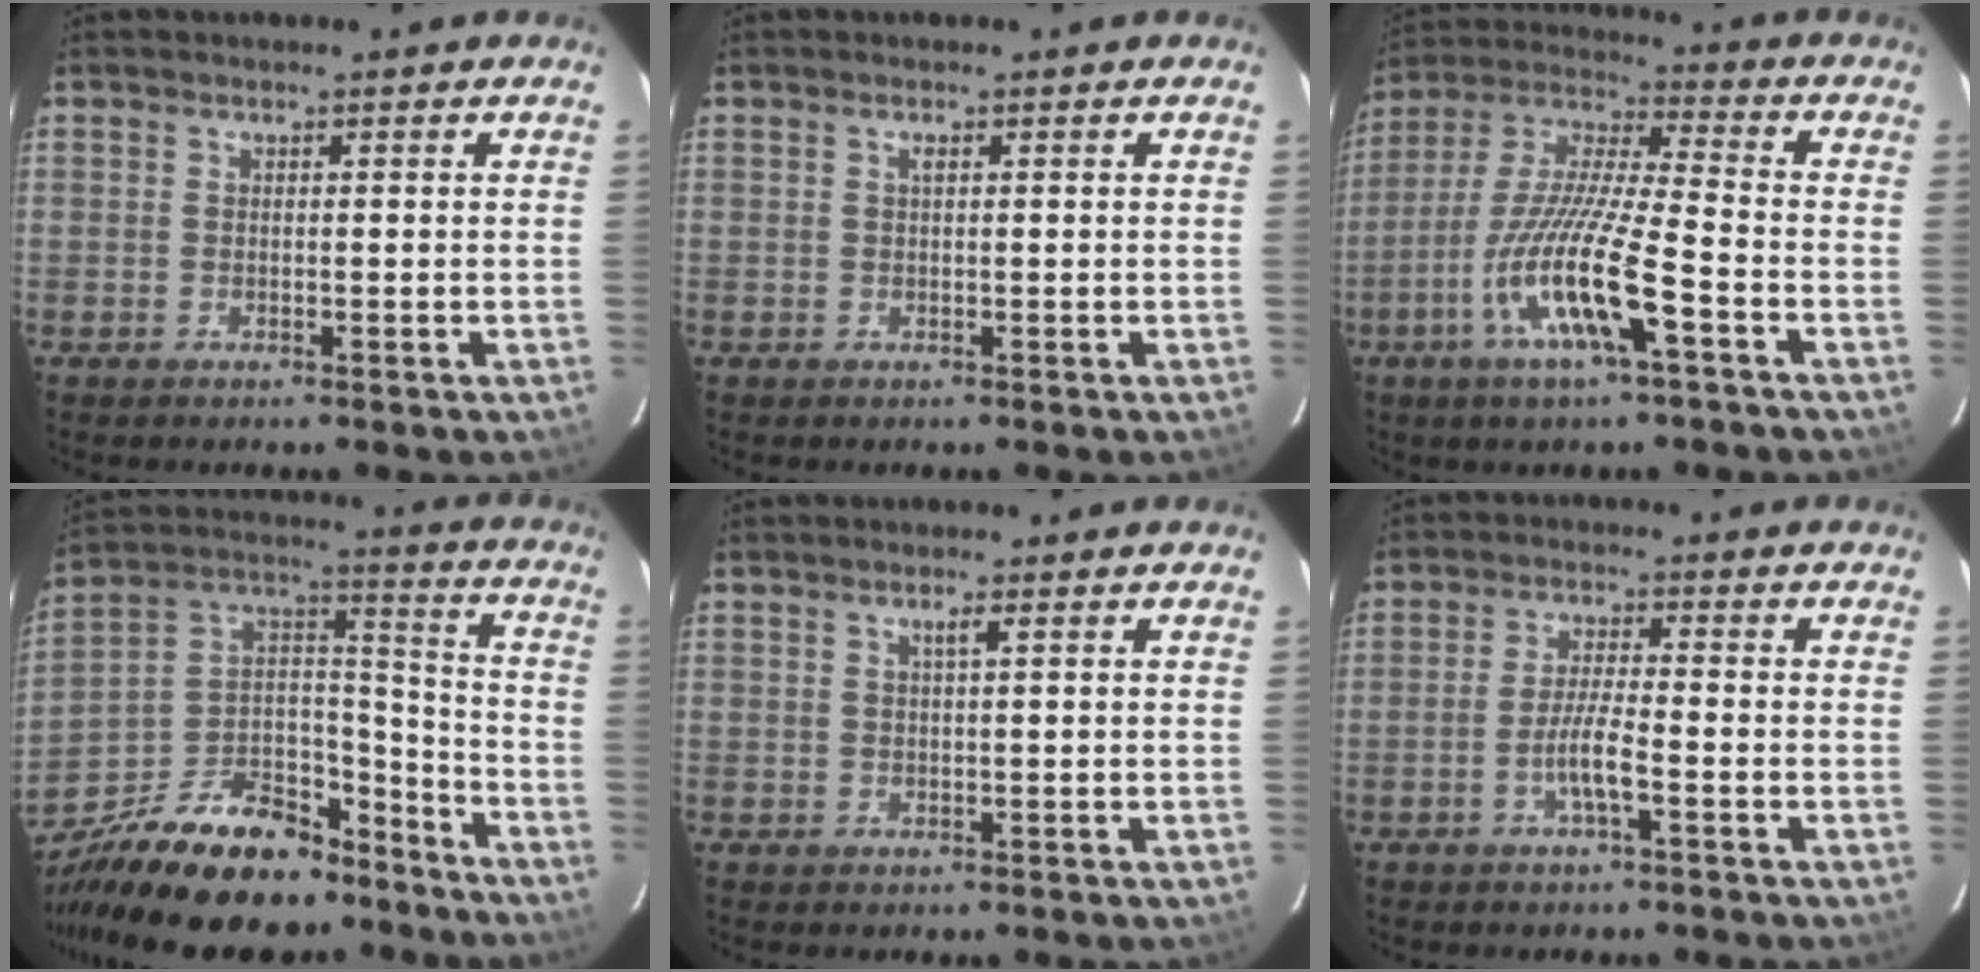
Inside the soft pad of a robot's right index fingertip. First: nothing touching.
{"total": 0.6, "force": [0.2, 0.2, 0.5], "torque": [-0.009, 0.003, 0.003]}
{"total": 15.3, "force": [-6.6, 1.4, 13.7], "torque": [-0.279, -0.013, -0.132]}
{"total": 26.0, "force": [-18.7, 12.5, 13.1], "torque": [-0.262, 0.045, -0.283]}
{"total": 1.2, "force": [0.5, -0.2, 1.1], "torque": [-0.018, 0.002, 0.009]}
{"total": 4.7, "force": [-2.2, 0.1, 4.1], "torque": [-0.085, 0.001, -0.043]}